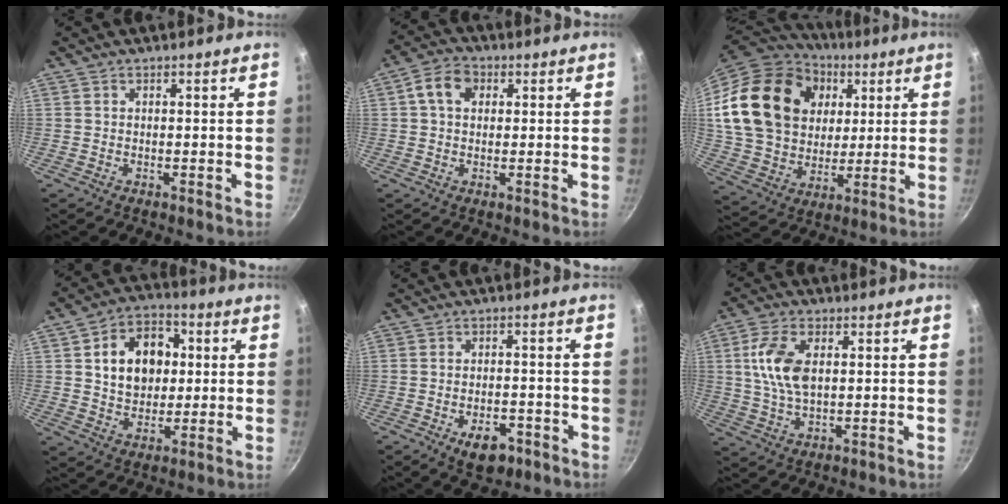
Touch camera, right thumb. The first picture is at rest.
{"total": 6.2, "force": [1.6, 4.4, 4.0], "torque": [-0.060, 0.012, 0.017]}
{"total": 27.4, "force": [8.1, 20.5, 16.2], "torque": [-0.274, 0.004, 0.154]}
{"total": 13.9, "force": [2.3, 10.5, 8.7], "torque": [-0.099, 0.010, 0.035]}
{"total": 7.0, "force": [-3.6, 3.9, 4.6], "torque": [-0.049, 0.018, -0.046]}
{"total": 9.6, "force": [1.8, 5.2, 7.8], "torque": [-0.149, 0.004, 0.032]}